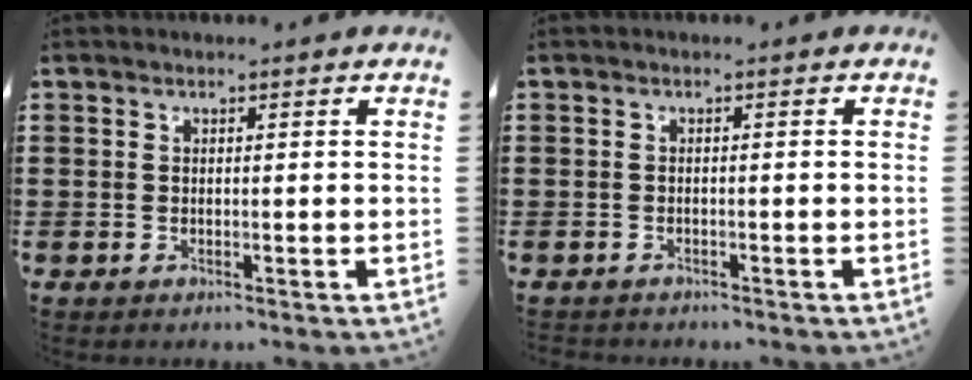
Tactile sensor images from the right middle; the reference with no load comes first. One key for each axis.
{"total": 0.9, "fx": -0.9, "fy": 0.3, "fz": -0.2, "tx": 0.001, "ty": 0.004, "tz": -0.020}